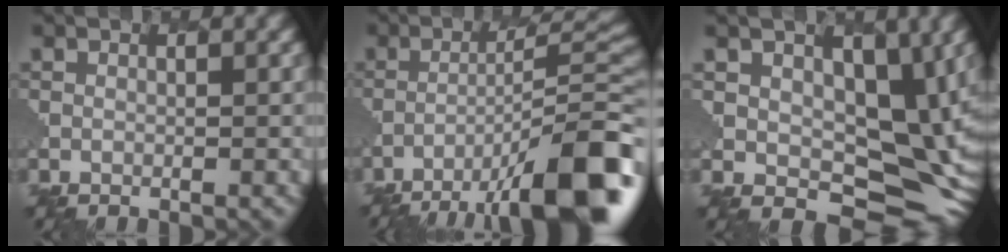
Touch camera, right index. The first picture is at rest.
{"total": 12.2, "force": [-8.0, 2.2, 8.9], "torque": [-0.142, 0.012, -0.134]}
{"total": 8.7, "force": [2.5, 5.9, 5.9], "torque": [-0.088, -0.019, 0.039]}